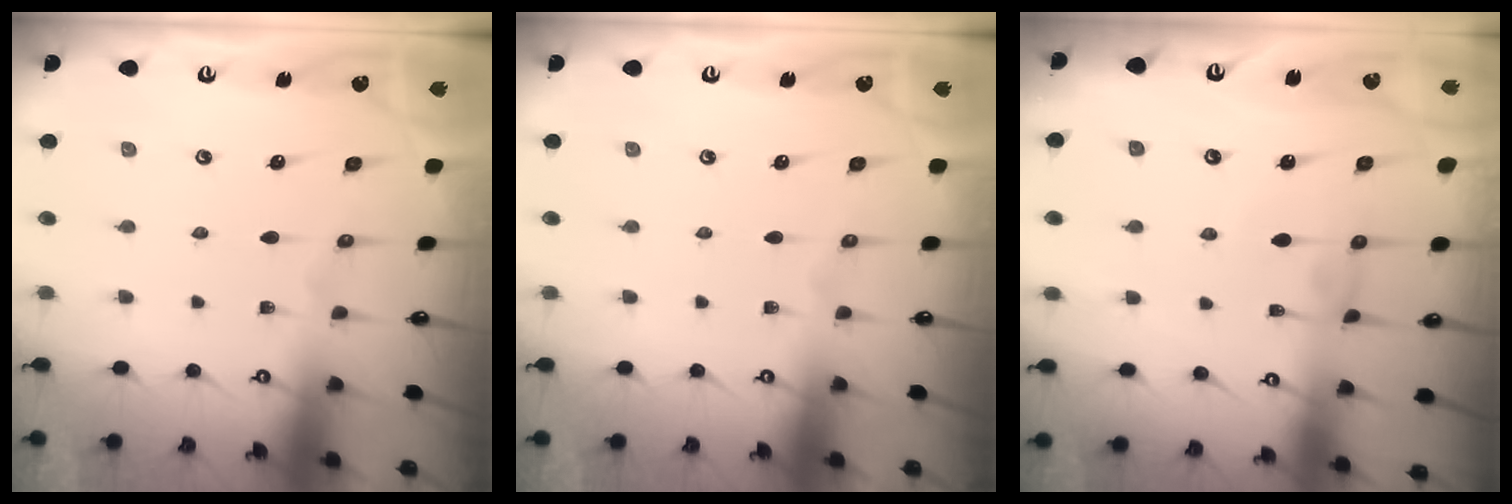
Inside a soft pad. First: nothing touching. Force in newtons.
{"total": 0.0}
{"total": 2.2, "press": 2.2, "slide": 0.2}